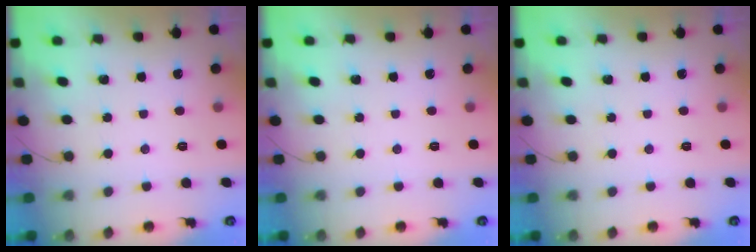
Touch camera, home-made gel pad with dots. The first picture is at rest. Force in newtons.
{"total": 0.0}
{"total": 0.0}